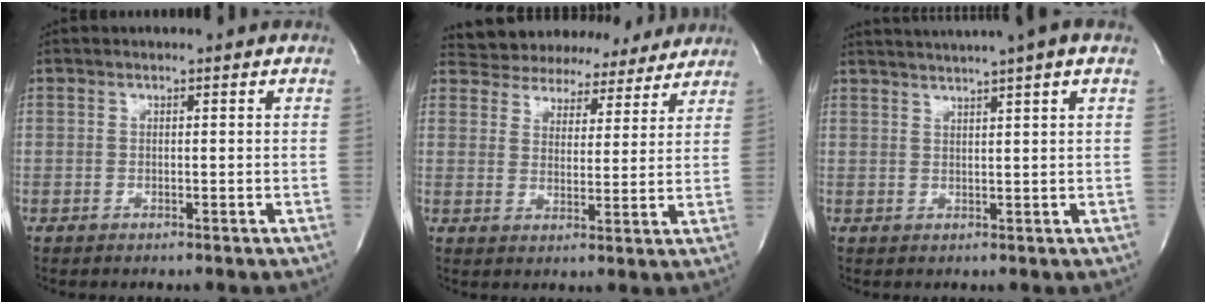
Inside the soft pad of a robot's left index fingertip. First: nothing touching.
{"total": 16.5, "force": [15.1, 6.0, 2.8], "torque": [-0.044, 0.018, 0.195]}
{"total": 10.1, "force": [8.0, -0.9, 6.0], "torque": [-0.100, 0.027, 0.098]}